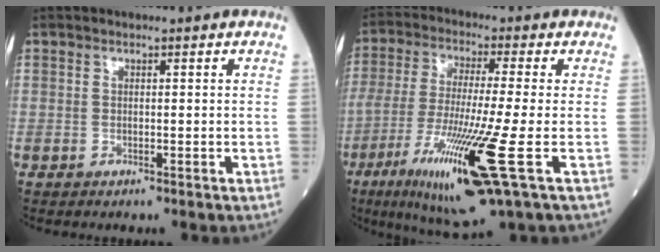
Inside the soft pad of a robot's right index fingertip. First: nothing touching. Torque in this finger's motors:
{"motor_torque": [2.09, -0.06, 1.06, 0.21]}